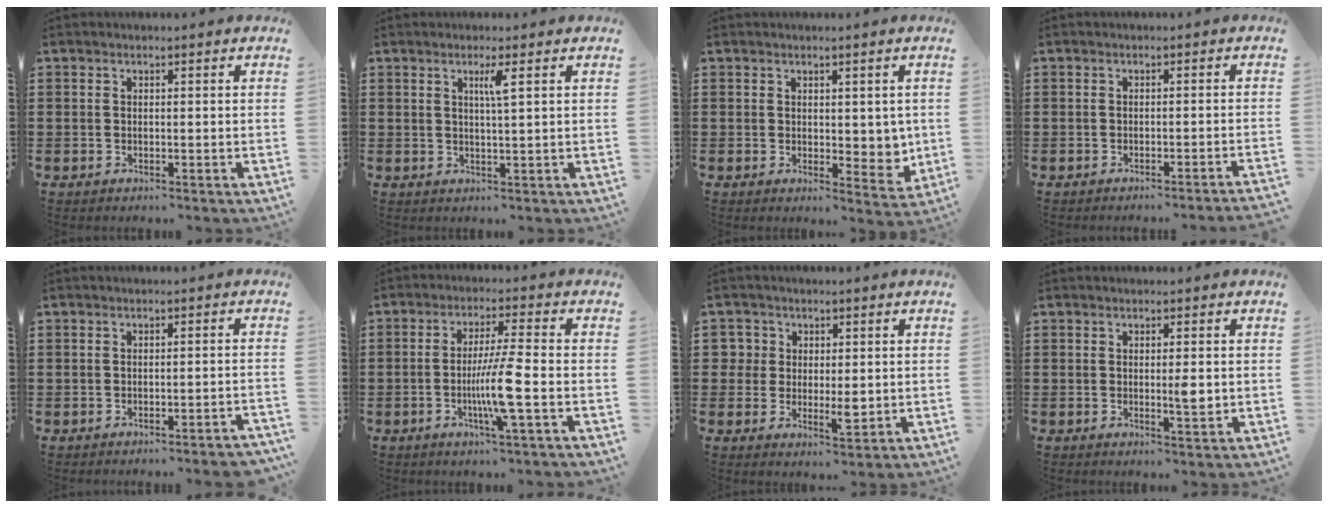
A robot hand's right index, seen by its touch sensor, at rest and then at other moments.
{"total": 2.3, "force": [0.9, -0.3, 2.1], "torque": [-0.043, -0.004, 0.013]}
{"total": 3.8, "force": [1.4, 2.6, 2.4], "torque": [-0.028, 0.001, 0.024]}
{"total": 1.4, "force": [-1.2, -0.5, 0.6], "torque": [-0.012, -0.002, -0.023]}
{"total": 1.4, "force": [-1.4, 0.0, 0.4], "torque": [-0.009, 0.000, -0.027]}
{"total": 7.8, "force": [-2.1, -0.2, 7.5], "torque": [-0.146, -0.018, -0.044]}
{"total": 4.4, "force": [0.8, 3.6, 2.4], "torque": [-0.050, 0.007, 0.014]}
{"total": 2.9, "force": [0.0, 0.6, 2.9], "torque": [-0.051, -0.003, 0.000]}